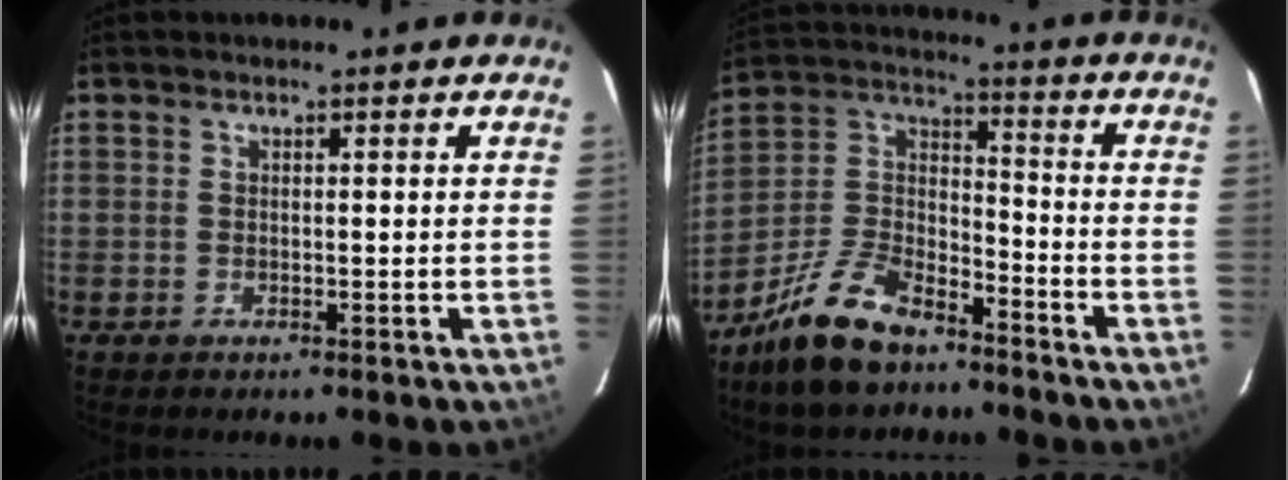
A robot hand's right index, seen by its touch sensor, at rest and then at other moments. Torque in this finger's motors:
{"motor_torque": [1.11, -1.03, 0.52, 0.06]}